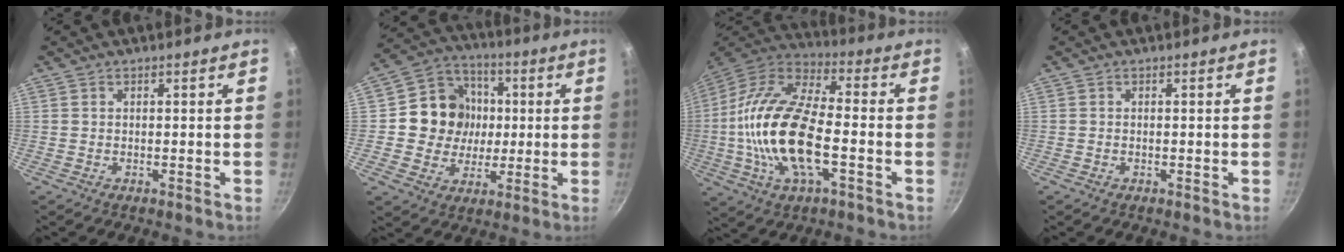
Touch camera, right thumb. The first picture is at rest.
{"total": 13.4, "force": [0.9, 12.3, 5.1], "torque": [-0.054, 0.018, 0.006]}
{"total": 21.4, "force": [-3.6, 9.4, 18.9], "torque": [-0.361, 0.032, -0.082]}
{"total": 0.0}